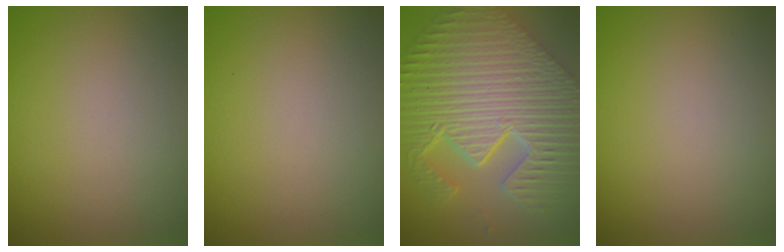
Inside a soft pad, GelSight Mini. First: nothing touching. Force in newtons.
{"total": 0.0}
{"total": 11.5, "press": 7.7, "slide": 8.5}
{"total": 0.0}